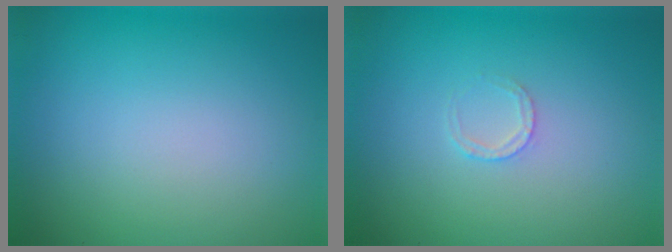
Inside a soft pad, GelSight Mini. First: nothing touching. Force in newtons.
{"total": 1.3, "press": 1.3, "slide": 0.2}